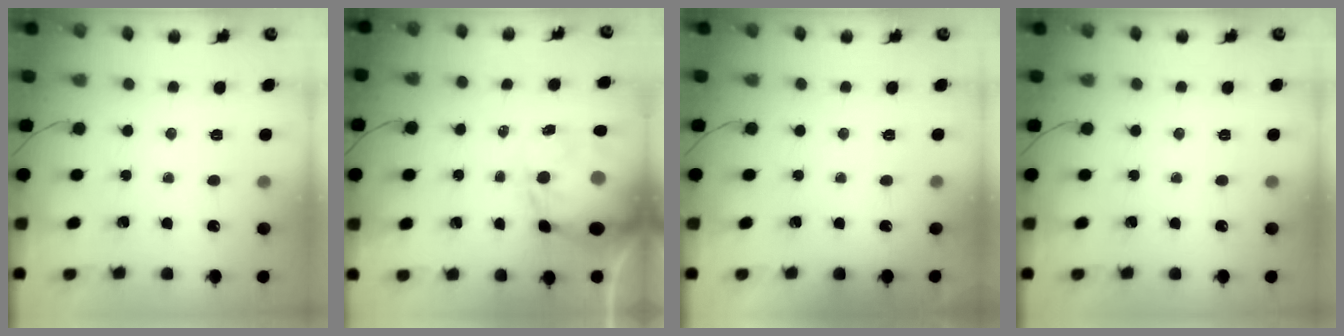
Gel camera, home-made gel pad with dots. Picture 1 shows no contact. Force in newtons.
{"total": 10.8, "press": 10.3, "slide": 3.4}
{"total": 1.8, "press": 1.7, "slide": 0.3}
{"total": 0.0}